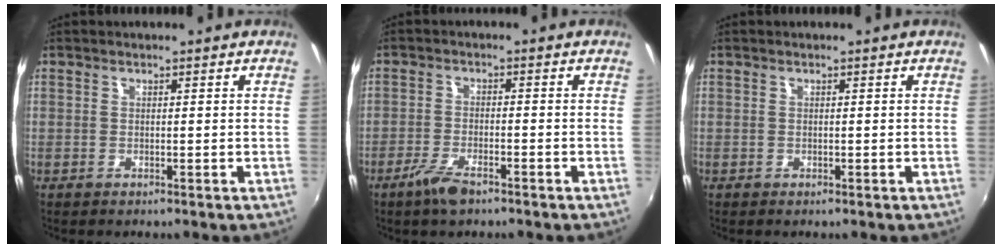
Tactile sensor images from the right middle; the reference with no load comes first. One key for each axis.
{"total": 5.0, "fx": -3.6, "fy": 1.3, "fz": 3.2, "tx": -0.080, "ty": -0.010, "tz": -0.070}
{"total": 0.0}